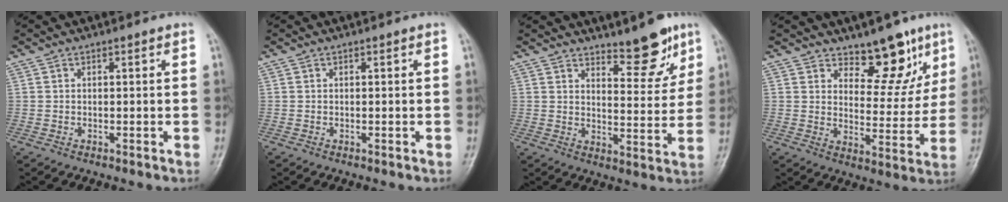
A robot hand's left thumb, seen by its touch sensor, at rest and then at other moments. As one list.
[{"total": 0.0}, {"total": 9.0, "force": [6.6, 3.1, 5.2], "torque": [-0.045, -0.053, 0.103]}, {"total": 10.5, "force": [7.4, 5.5, 5.1], "torque": [-0.023, -0.051, 0.113]}]